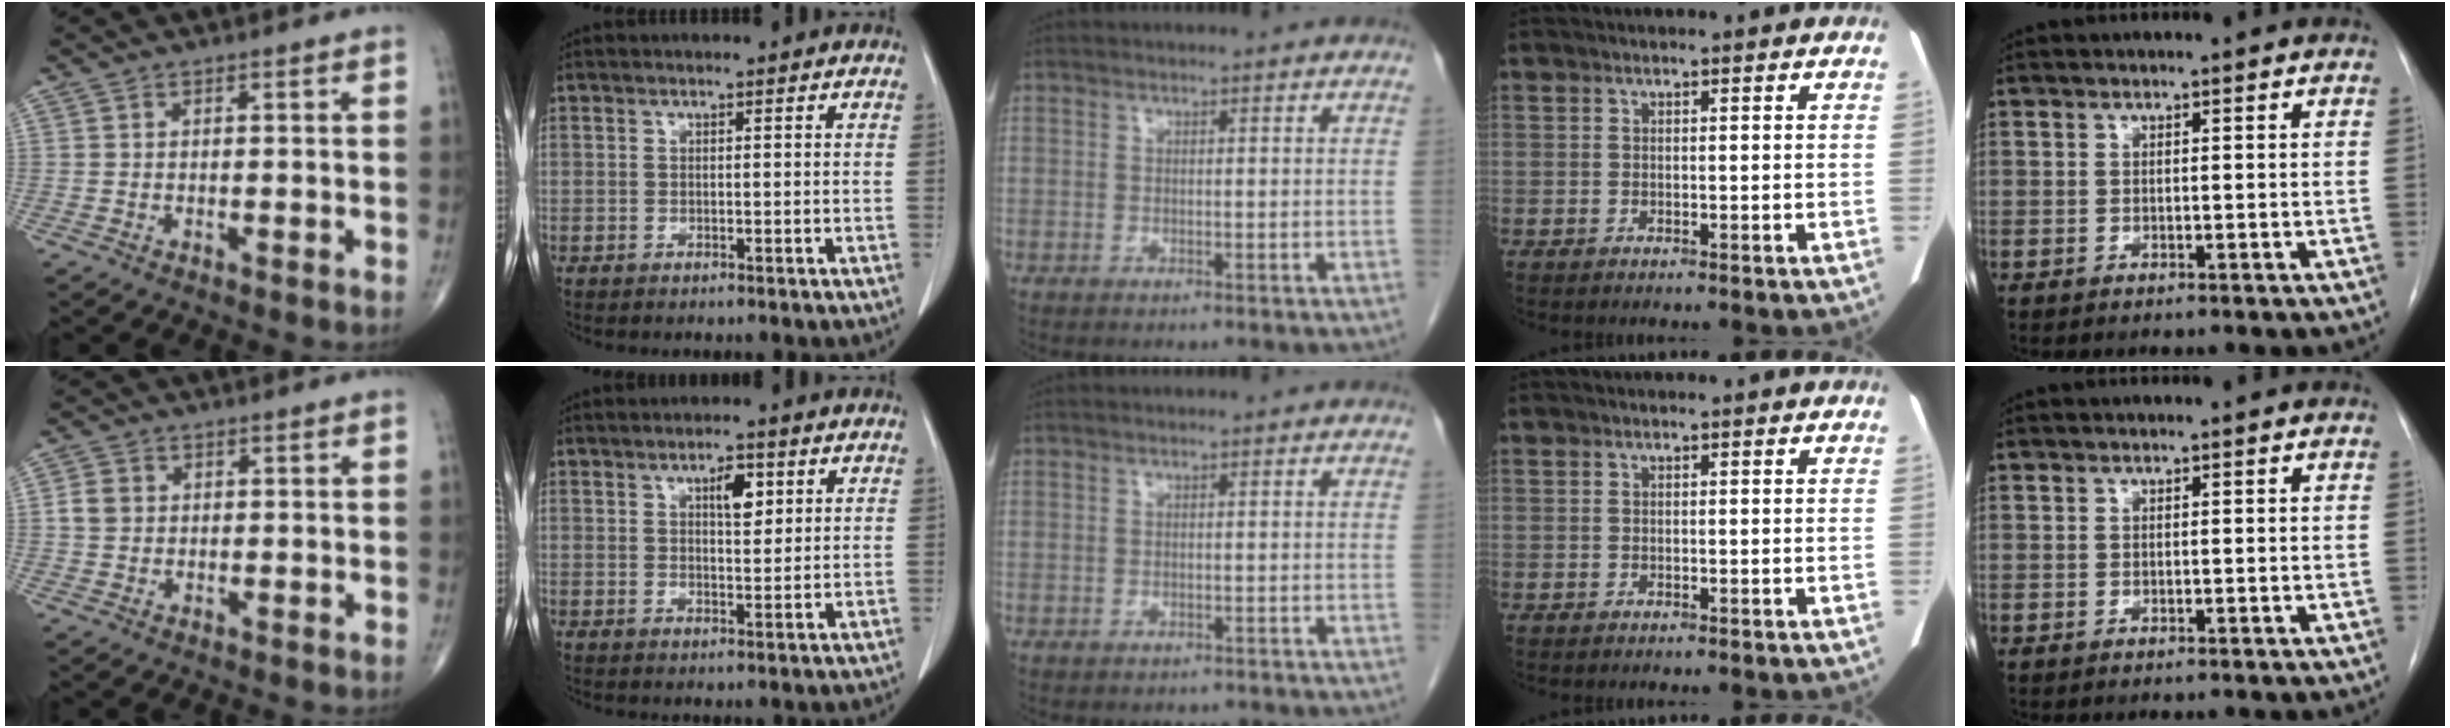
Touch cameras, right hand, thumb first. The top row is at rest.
{"thumb": {"total": 3.3, "force": [0.4, 2.8, 1.6], "torque": [-0.020, 0.004, 0.005]}, "index": {"total": 4.0, "force": [1.7, 1.5, 3.3], "torque": [-0.053, 0.001, 0.027]}, "middle": {"total": 1.7, "force": [-1.6, 0.7, 0.1], "torque": [-0.008, -0.002, -0.021]}}